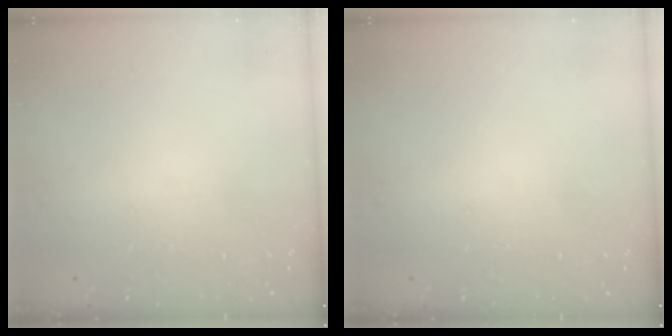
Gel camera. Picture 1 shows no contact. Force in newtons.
{"total": 0.0}